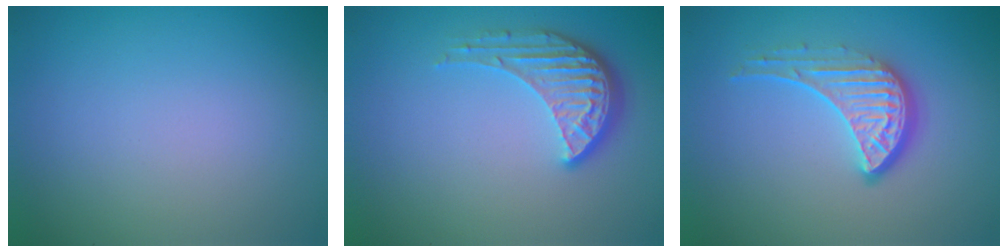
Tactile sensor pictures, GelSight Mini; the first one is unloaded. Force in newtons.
{"total": 4.3, "press": 3.3, "slide": 2.8}
{"total": 4.5, "press": 3.3, "slide": 3.1}